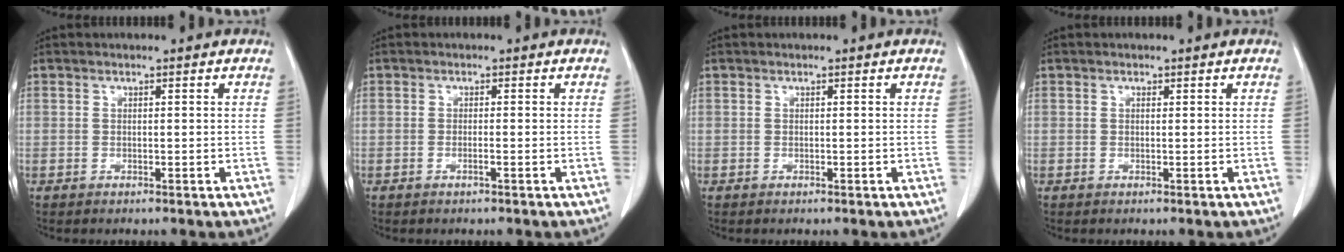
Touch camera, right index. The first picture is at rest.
{"total": 0.8, "force": [-0.4, -0.1, 0.7], "torque": [-0.013, 0.000, -0.006]}
{"total": 0.0}
{"total": 0.0}